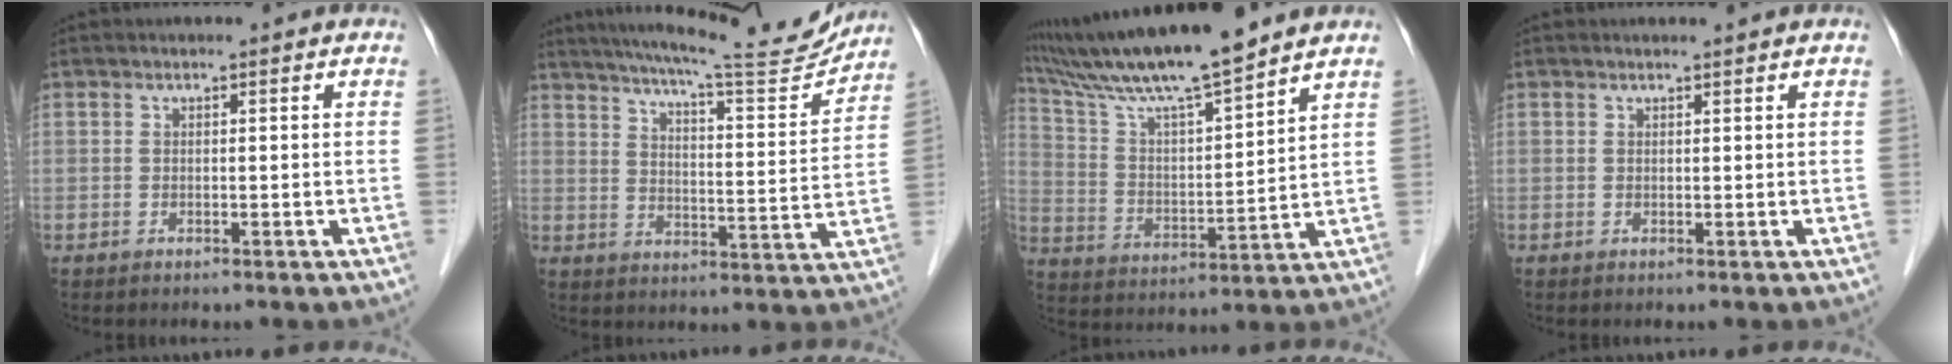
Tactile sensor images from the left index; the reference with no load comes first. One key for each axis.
{"total": 18.4, "fx": 16.8, "fy": 0.8, "fz": 7.4, "tx": -0.119, "ty": -0.031, "tz": 0.227}
{"total": 15.7, "fx": 13.5, "fy": -0.2, "fz": 8.0, "tx": -0.149, "ty": 0.007, "tz": 0.243}
{"total": 0.7, "fx": 0.7, "fy": 0.0, "fz": 0.1, "tx": -0.008, "ty": -0.001, "tz": 0.011}